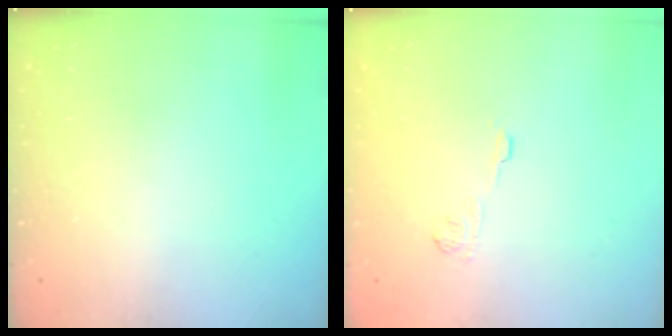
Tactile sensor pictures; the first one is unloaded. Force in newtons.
{"total": 3.9, "press": 3.7, "slide": 1.4}